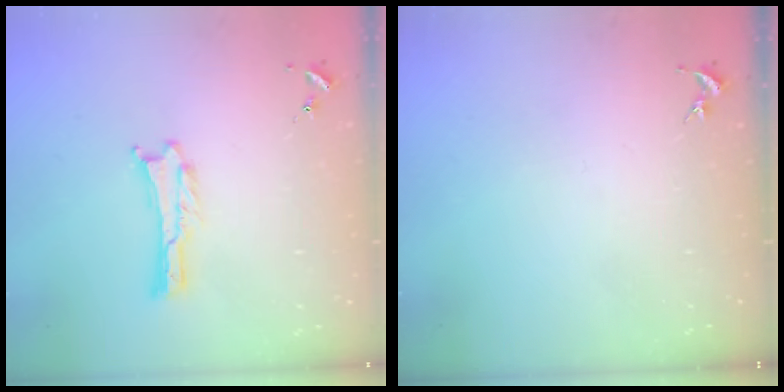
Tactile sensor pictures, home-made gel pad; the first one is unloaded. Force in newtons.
{"total": 0.0}